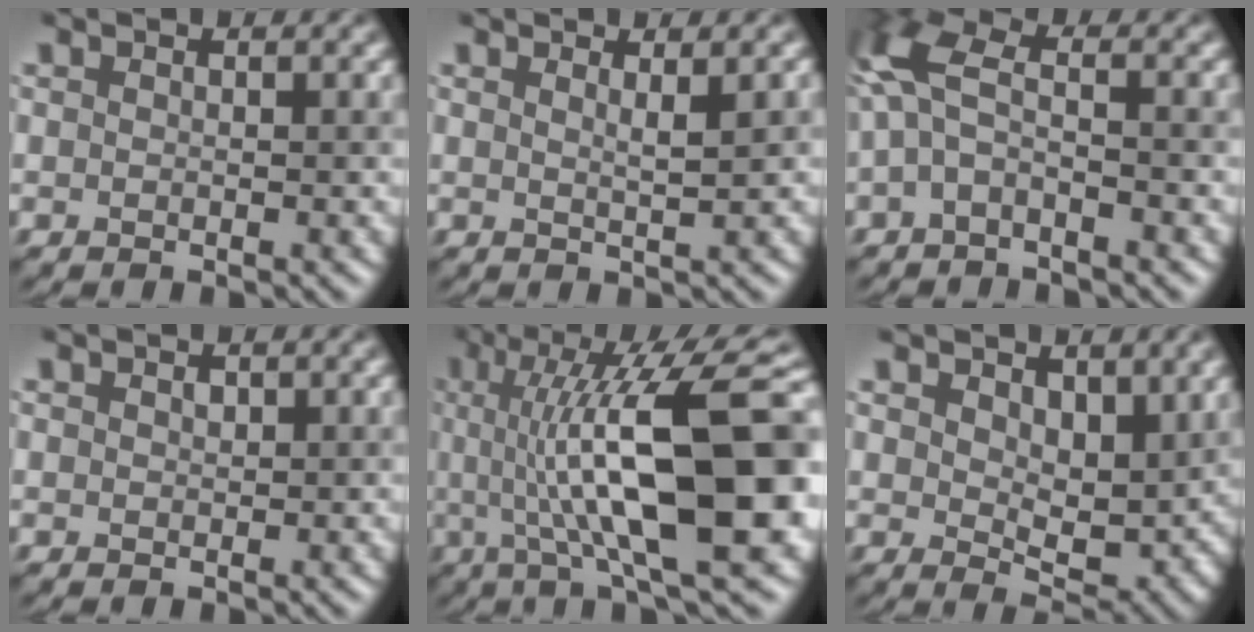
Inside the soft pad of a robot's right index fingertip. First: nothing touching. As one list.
[{"total": 1.3, "force": [0.6, 0.3, 1.2], "torque": [-0.015, -0.001, 0.008]}, {"total": 4.0, "force": [-0.4, 1.7, 3.6], "torque": [-0.093, 0.013, -0.016]}, {"total": 0.6, "force": [0.3, 0.3, -0.4], "torque": [-0.002, -0.003, 0.008]}, {"total": 13.7, "force": [0.6, 3.6, 13.2], "torque": [-0.198, 0.010, 0.008]}, {"total": 4.1, "force": [1.6, 2.5, 2.8], "torque": [-0.050, -0.017, 0.037]}]